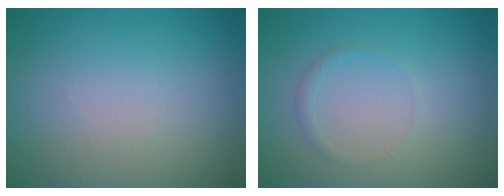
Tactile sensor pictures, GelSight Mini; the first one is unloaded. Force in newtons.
{"total": 0.7, "press": 0.7, "slide": 0.0}